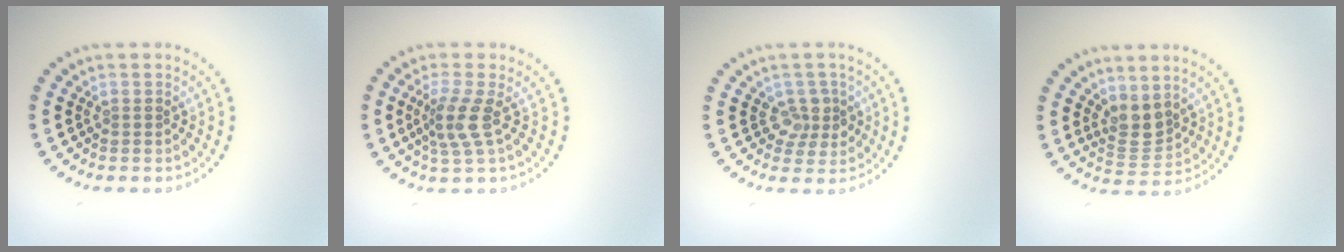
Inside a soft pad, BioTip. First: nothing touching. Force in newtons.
{"total": 2.8, "press": 2.2, "slide": 1.8}
{"total": 2.3, "press": 2.0, "slide": 1.2}
{"total": 2.7, "press": 2.2, "slide": 1.6}